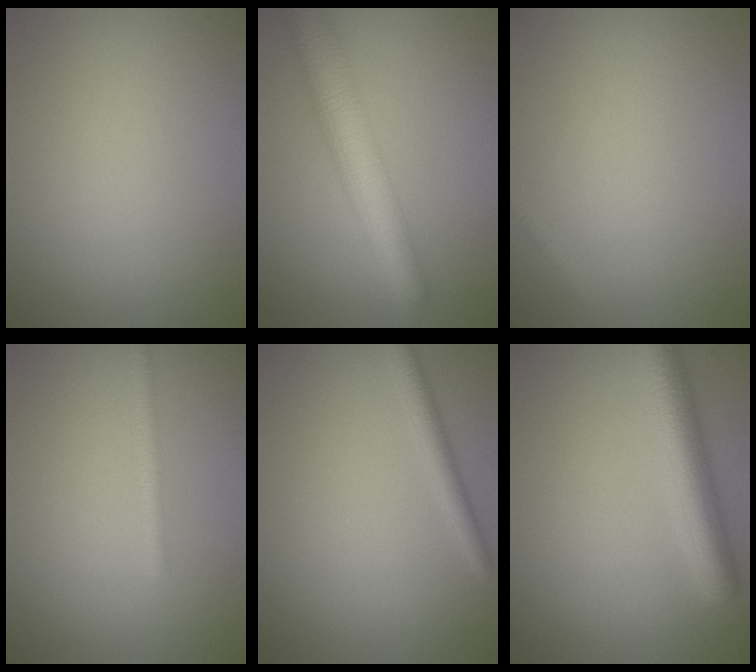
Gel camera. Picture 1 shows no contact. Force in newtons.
{"total": 6.8, "press": 6.8, "slide": 0.4}
{"total": 0.7, "press": 0.7, "slide": 0.0}
{"total": 1.7, "press": 1.7, "slide": 0.1}
{"total": 2.1, "press": 2.0, "slide": 0.2}
{"total": 6.0, "press": 6.0, "slide": 0.3}